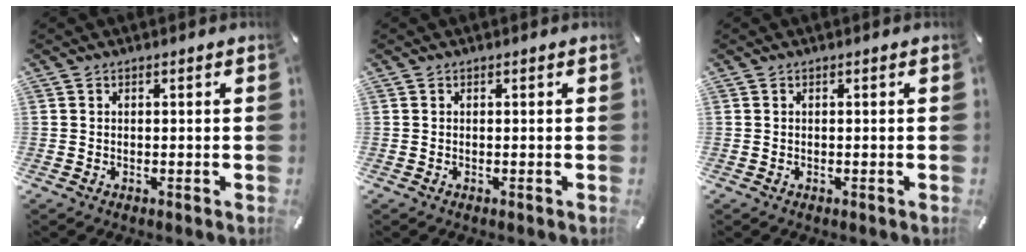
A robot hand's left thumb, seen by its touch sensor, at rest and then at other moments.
{"total": 0.0}
{"total": 0.0}